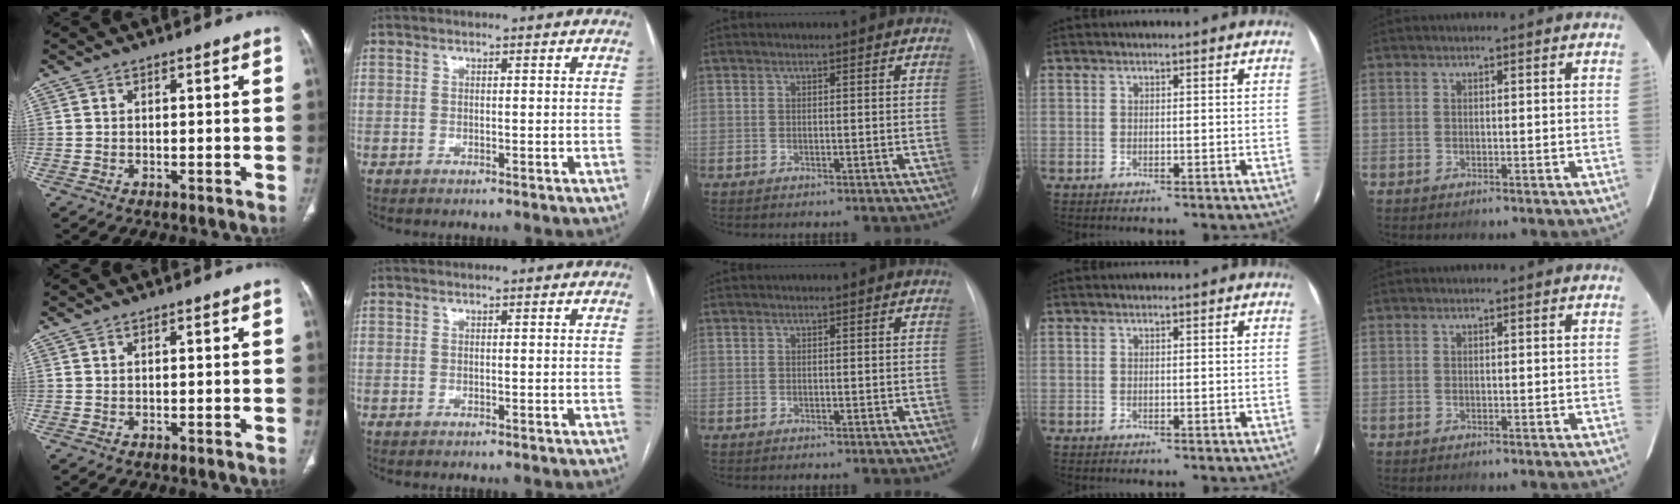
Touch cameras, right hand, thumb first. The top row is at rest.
{}